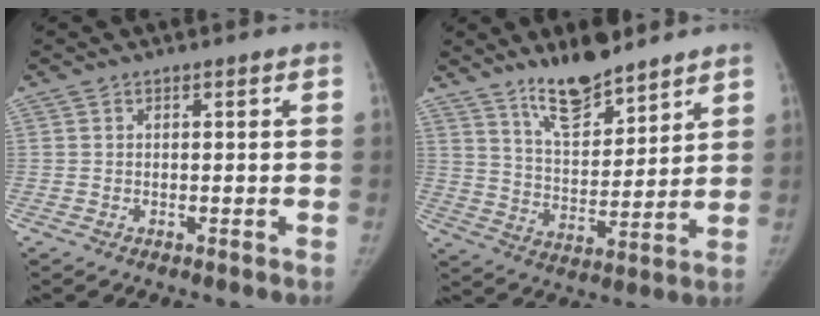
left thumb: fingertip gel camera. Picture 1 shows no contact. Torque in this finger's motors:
{"motor_torque": [-0.02, 0.30, -0.10, 0.18, 0.03]}